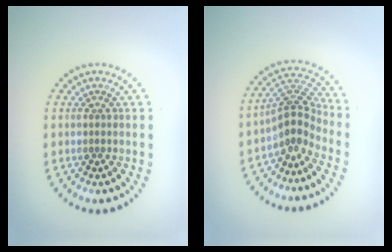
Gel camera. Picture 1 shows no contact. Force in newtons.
{"total": 3.4, "press": 2.4, "slide": 2.5}